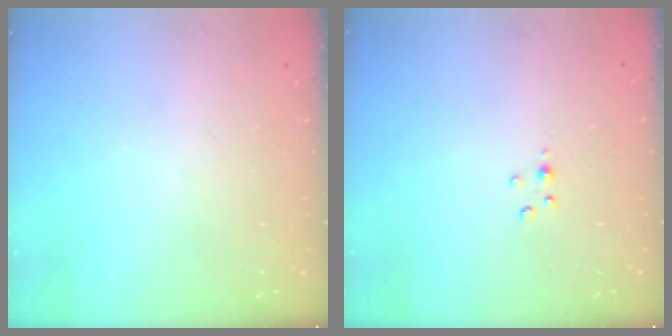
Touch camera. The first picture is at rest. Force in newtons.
{"total": 2.0, "press": 2.0, "slide": 0.3}